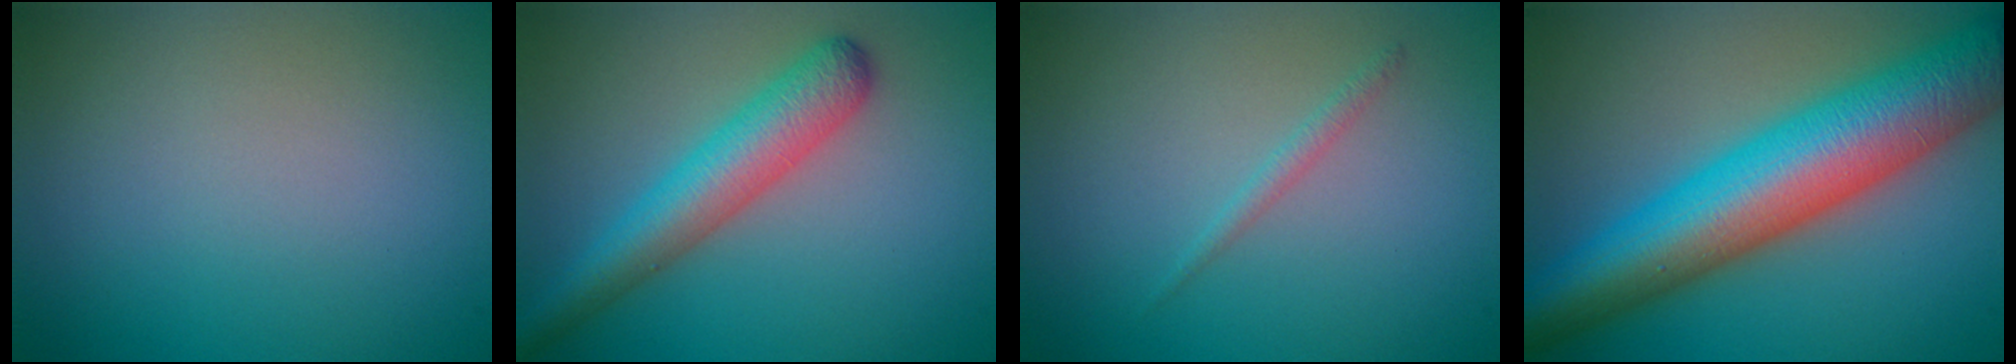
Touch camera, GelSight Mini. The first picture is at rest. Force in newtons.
{"total": 5.1, "press": 5.1, "slide": 0.2}
{"total": 0.9, "press": 0.9, "slide": 0.1}
{"total": 12.3, "press": 12.3, "slide": 0.3}